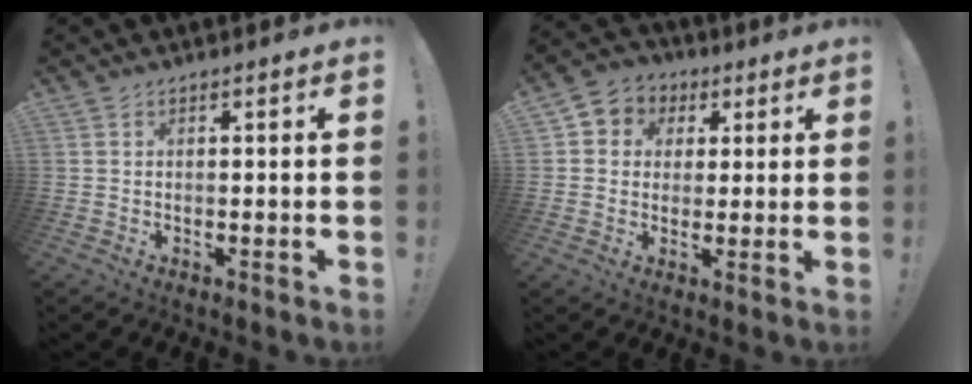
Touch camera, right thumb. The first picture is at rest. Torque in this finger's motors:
{"motor_torque": [-0.01, -0.01, 0.00, -0.04, 0.11]}